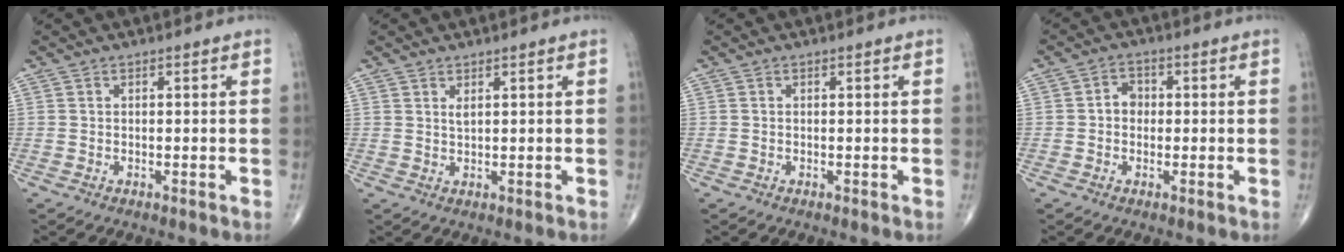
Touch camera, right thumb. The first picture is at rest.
{"total": 1.2, "force": [0.8, 0.4, 0.8], "torque": [-0.010, -0.006, 0.016]}
{"total": 0.0}
{"total": 3.1, "force": [-0.1, 2.6, 1.7], "torque": [-0.012, 0.013, -0.010]}